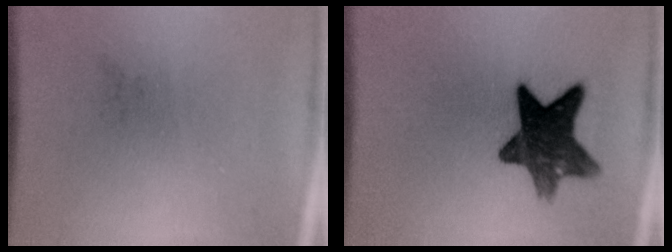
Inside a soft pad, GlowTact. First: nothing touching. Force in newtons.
{"total": 11.3}